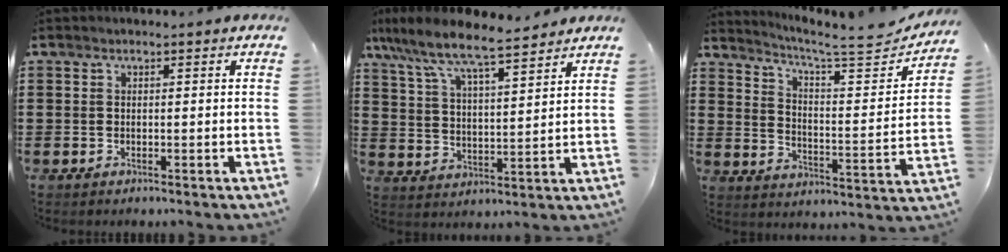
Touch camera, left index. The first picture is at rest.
{"total": 7.5, "force": [6.6, 0.8, 3.5], "torque": [-0.095, -0.036, 0.111]}
{"total": 6.3, "force": [5.5, 0.2, 3.1], "torque": [-0.079, -0.043, 0.086]}